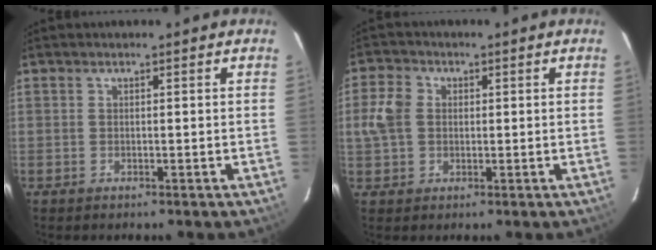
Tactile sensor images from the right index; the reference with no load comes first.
{"total": 4.6, "force": [-0.2, 3.5, 2.9], "torque": [-0.066, 0.011, -0.004]}